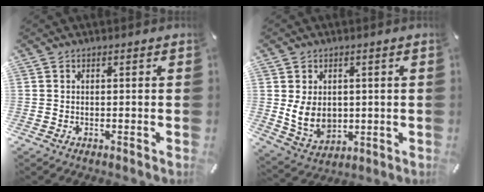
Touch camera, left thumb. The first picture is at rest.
{"total": 8.3, "force": [0.5, 6.7, 5.0], "torque": [-0.106, -0.007, 0.007]}